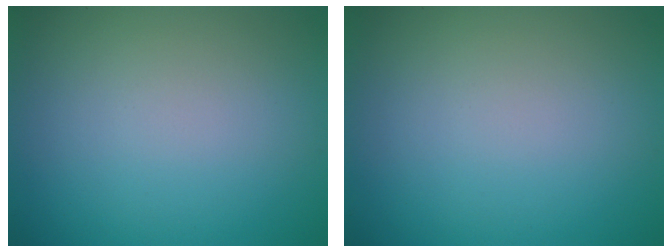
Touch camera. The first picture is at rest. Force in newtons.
{"total": 0.0}